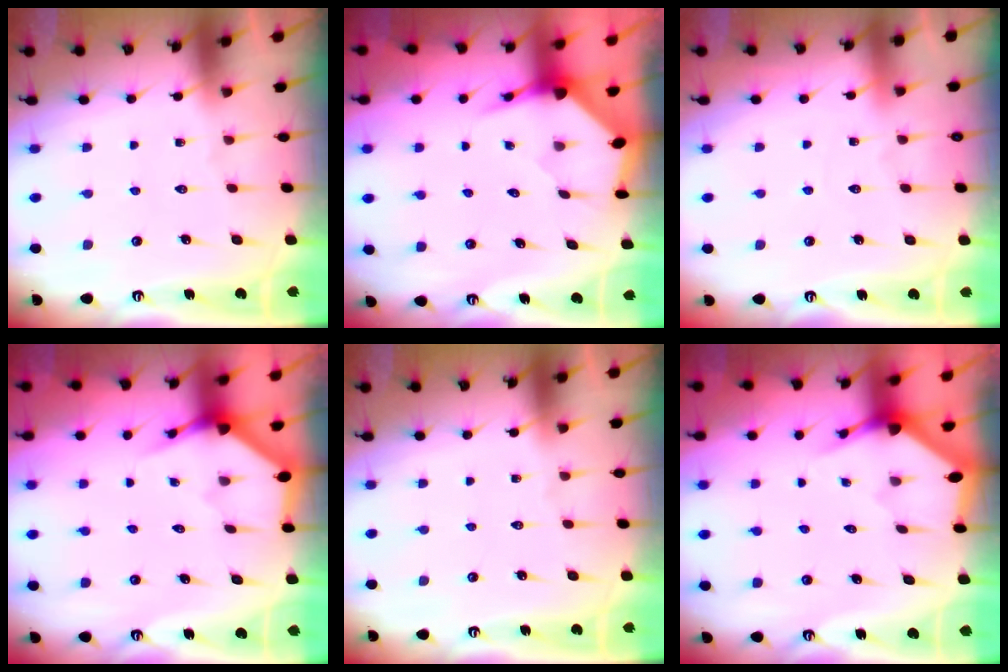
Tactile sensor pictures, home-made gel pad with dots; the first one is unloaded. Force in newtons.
{"total": 3.6, "press": 3.6, "slide": 0.4}
{"total": 2.7, "press": 2.7, "slide": 0.3}
{"total": 3.4, "press": 3.4, "slide": 0.2}
{"total": 0.0}
{"total": 3.1, "press": 3.1, "slide": 0.2}